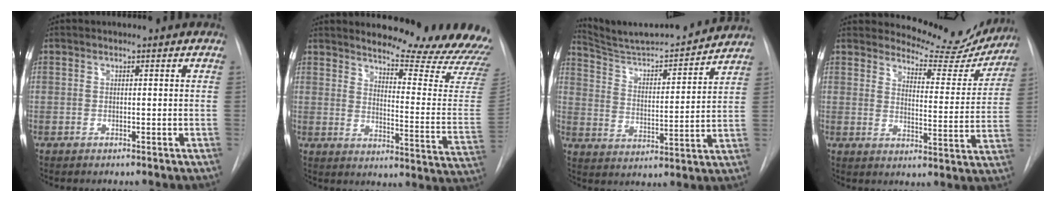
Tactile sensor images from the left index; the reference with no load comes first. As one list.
[{"total": 21.2, "force": [19.8, 2.6, 7.1], "torque": [-0.086, -0.130, 0.226]}, {"total": 17.6, "force": [16.7, 1.1, 5.5], "torque": [-0.089, -0.013, 0.252]}, {"total": 12.5, "force": [12.1, 2.9, 1.2], "torque": [-0.007, -0.043, 0.141]}]